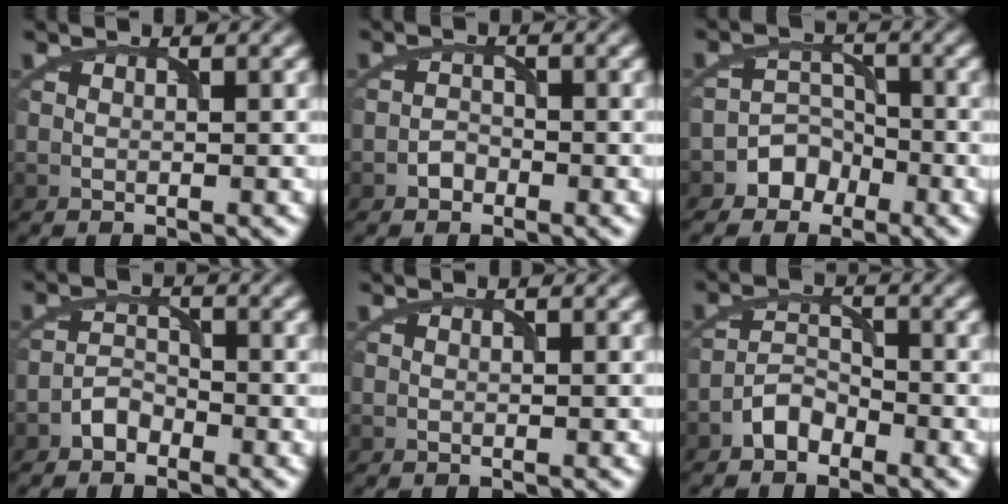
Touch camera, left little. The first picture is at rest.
{"total": 1.3, "force": [-1.0, 0.8, 0.2], "torque": [0.002, 0.005, -0.018]}
{"total": 2.9, "force": [-2.0, 2.0, 0.0], "torque": [0.020, 0.010, -0.031]}
{"total": 1.9, "force": [-1.6, 1.0, 0.3], "torque": [0.000, 0.011, -0.031]}
{"total": 0.0}
{"total": 2.4, "force": [-2.0, 1.1, 0.7], "torque": [-0.007, 0.014, -0.039]}